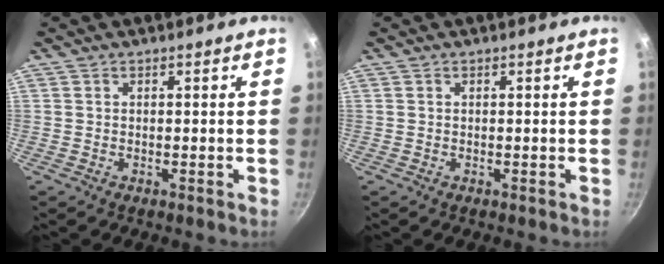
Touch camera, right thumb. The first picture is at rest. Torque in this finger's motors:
{"motor_torque": [0.12, -0.07, -0.03, 0.26, 0.04]}